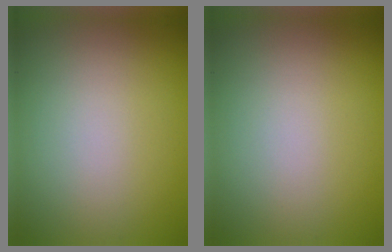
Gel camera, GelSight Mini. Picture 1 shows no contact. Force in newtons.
{"total": 0.0}